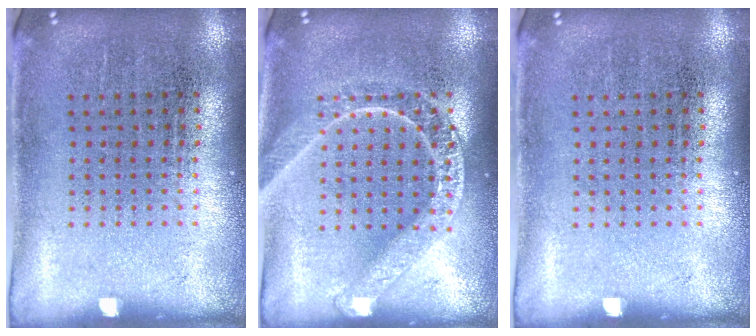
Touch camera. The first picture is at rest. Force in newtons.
{"total": 2.8, "press": 2.8, "slide": 0.4}
{"total": 0.0}